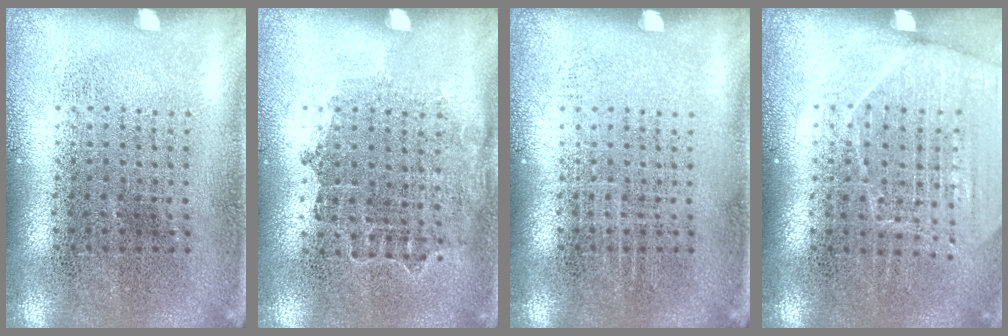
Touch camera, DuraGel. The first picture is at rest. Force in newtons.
{"total": 0.8, "press": 0.8, "slide": 0.3}
{"total": 0.0}
{"total": 1.6, "press": 1.6, "slide": 0.1}